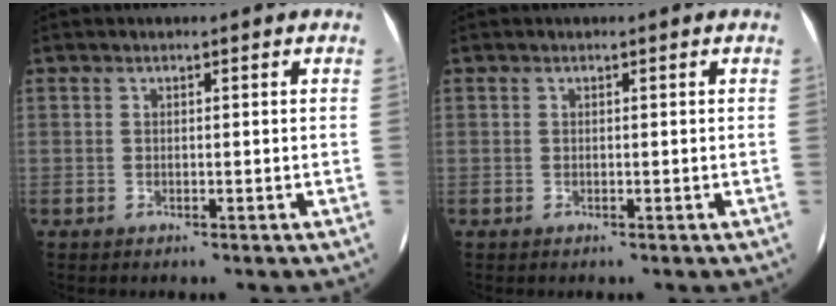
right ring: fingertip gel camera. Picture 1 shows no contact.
{"total": 0.0}